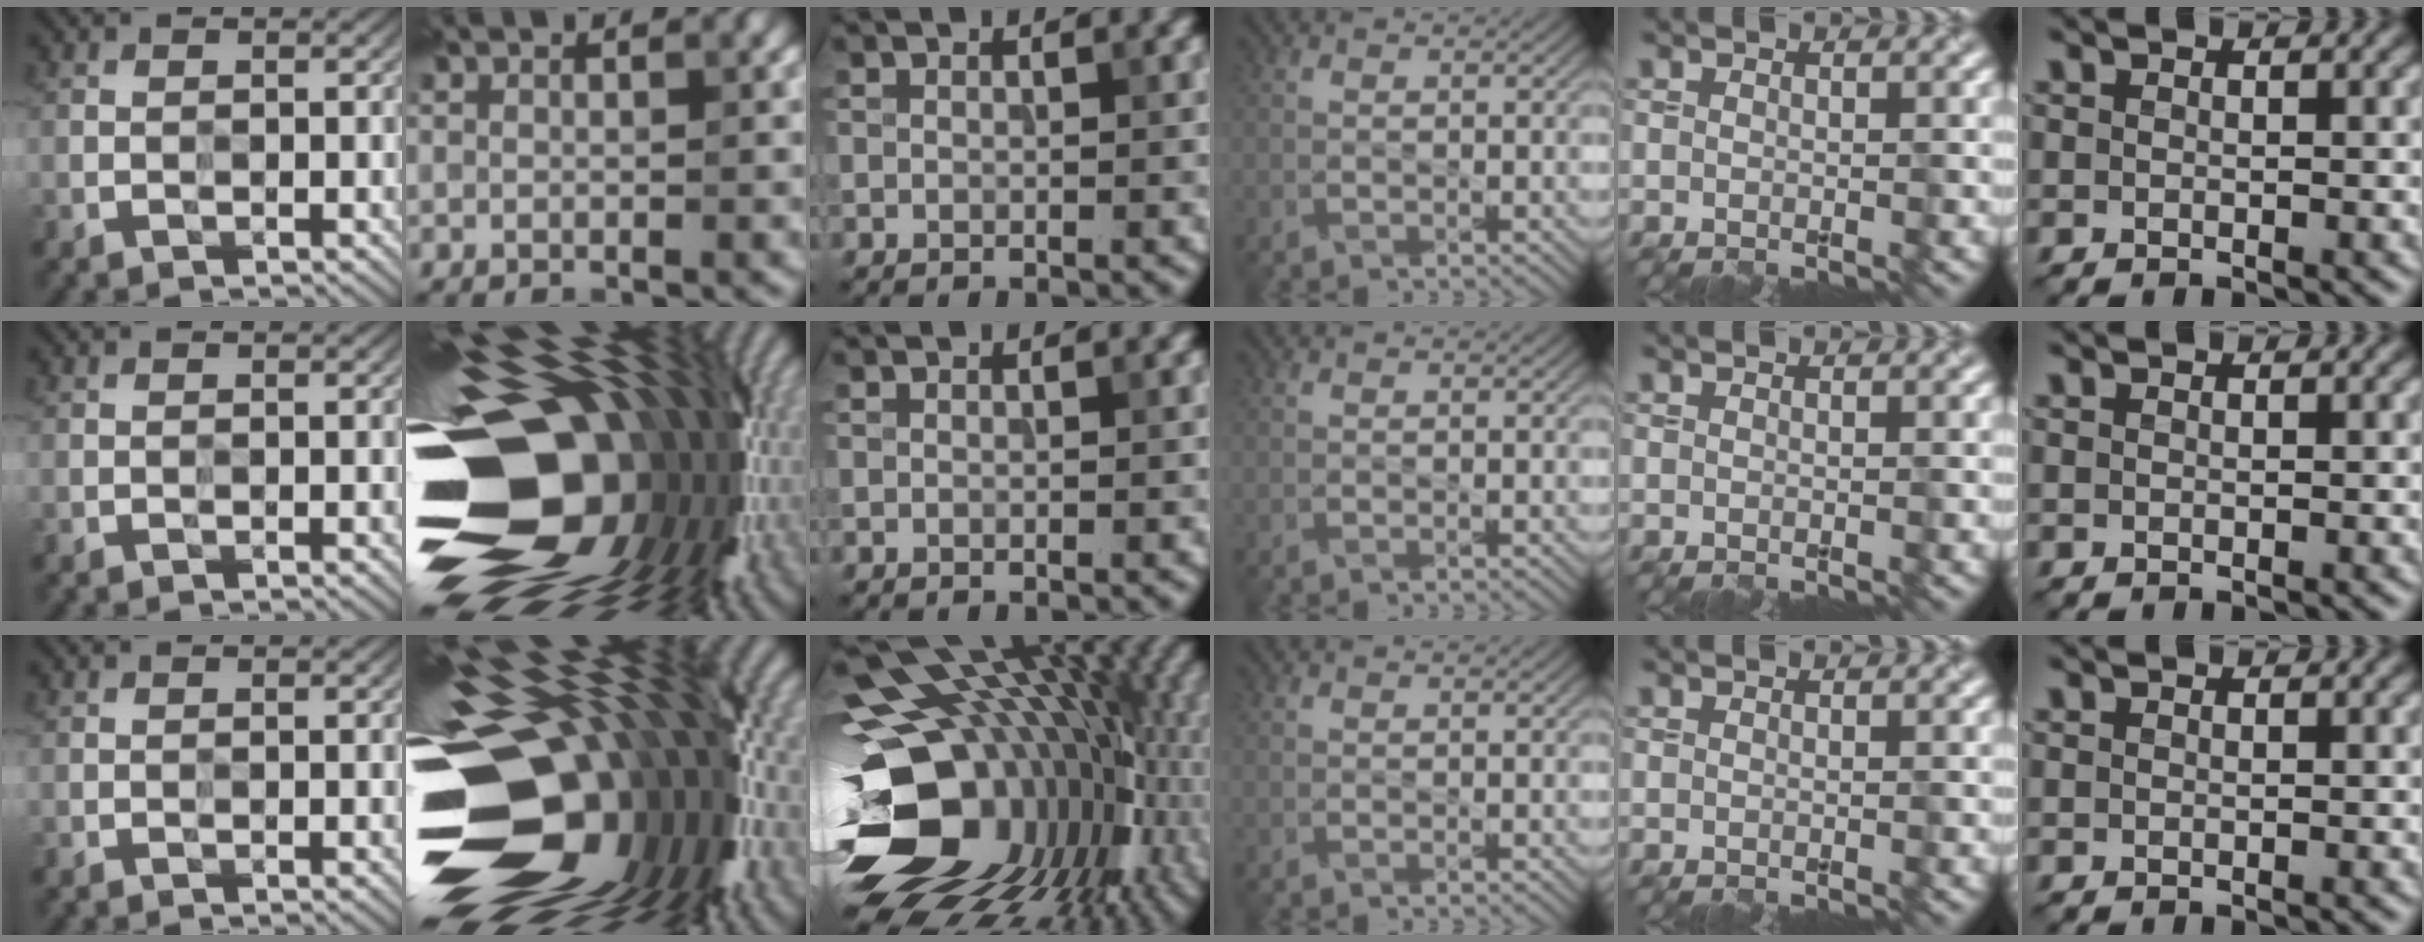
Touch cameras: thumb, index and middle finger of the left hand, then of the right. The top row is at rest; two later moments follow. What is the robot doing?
{"motion": "wipe", "object": "paper plate"}